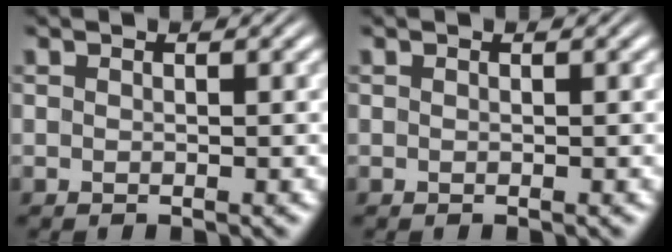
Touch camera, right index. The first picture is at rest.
{"total": 0.0}